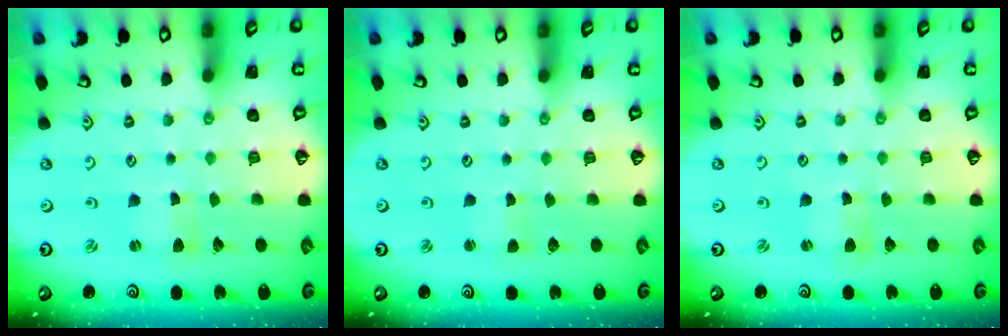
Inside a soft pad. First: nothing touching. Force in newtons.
{"total": 1.6, "press": 1.6, "slide": 0.3}
{"total": 1.7, "press": 1.7, "slide": 0.2}